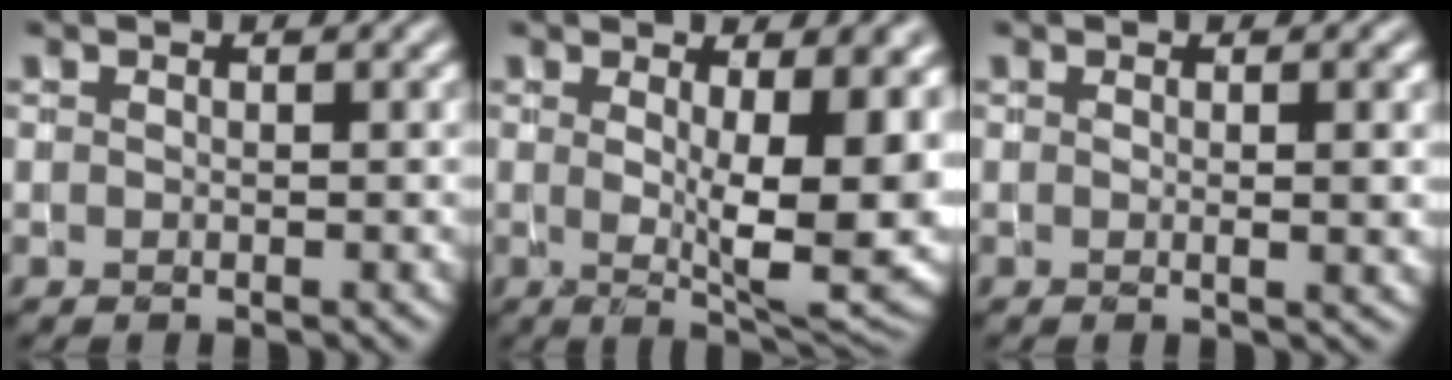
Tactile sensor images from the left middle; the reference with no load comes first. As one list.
[{"total": 11.2, "force": [0.8, 3.6, 10.5], "torque": [-0.134, -0.014, 0.021]}, {"total": 2.6, "force": [0.4, 0.9, 2.4], "torque": [-0.020, 0.004, 0.001]}]